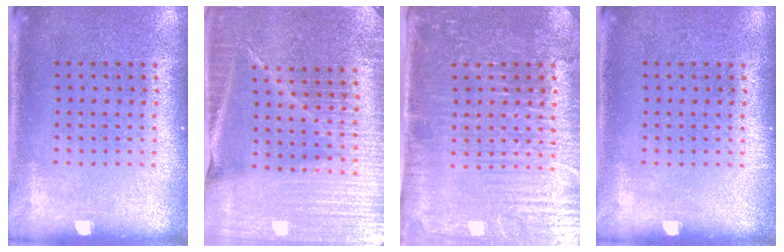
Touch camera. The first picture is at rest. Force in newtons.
{"total": 4.6, "press": 4.2, "slide": 1.8}
{"total": 4.8, "press": 4.4, "slide": 1.7}
{"total": 0.0}